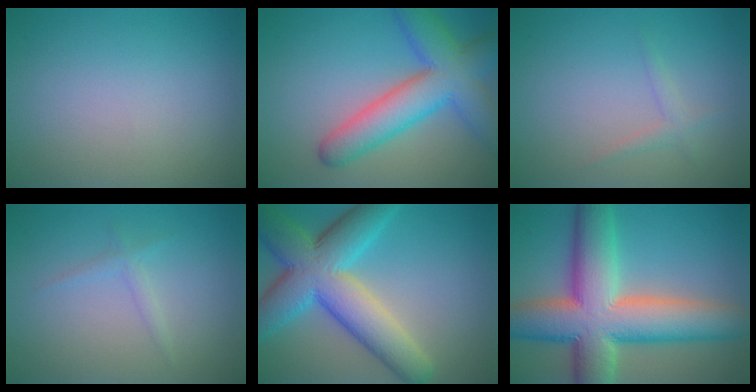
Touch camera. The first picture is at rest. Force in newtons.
{"total": 8.1, "press": 8.1, "slide": 0.3}
{"total": 1.2, "press": 1.1, "slide": 0.1}
{"total": 1.1, "press": 1.1, "slide": 0.1}
{"total": 10.4, "press": 10.4, "slide": 0.1}
{"total": 13.4, "press": 13.3, "slide": 0.9}